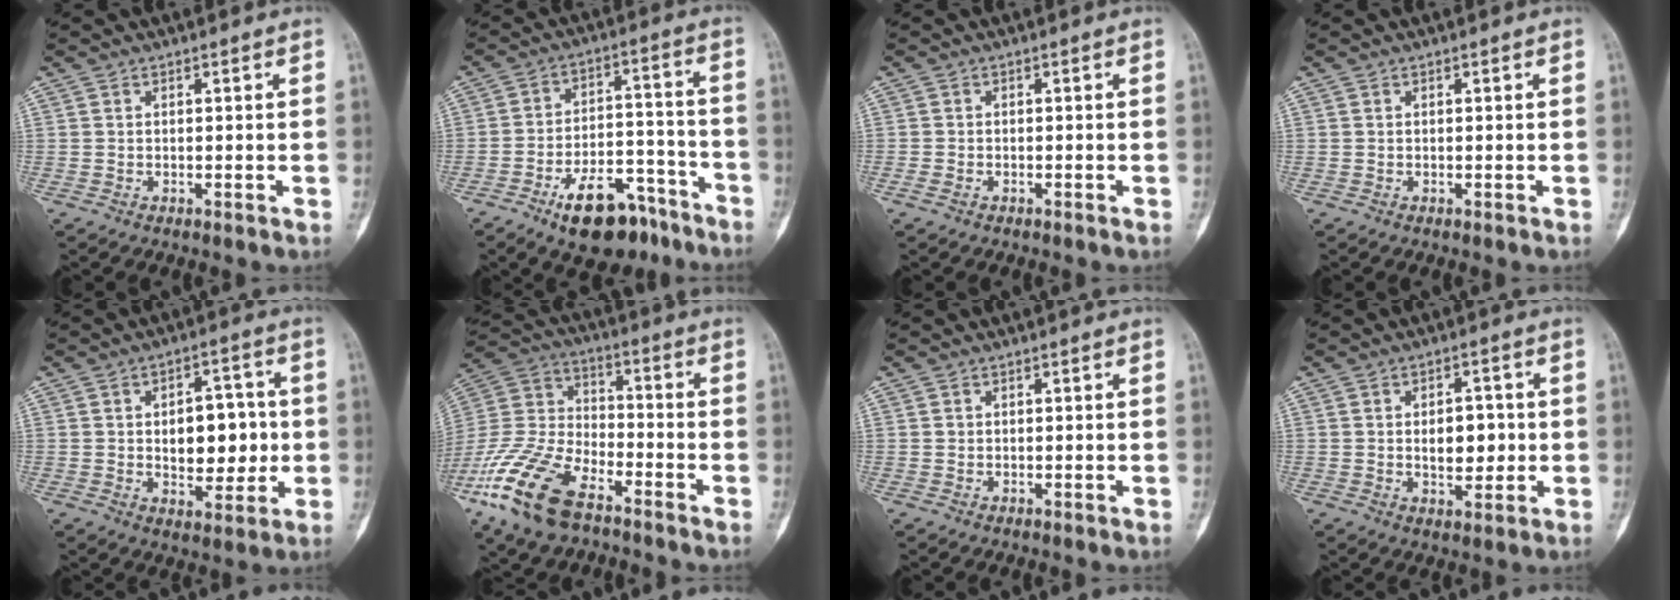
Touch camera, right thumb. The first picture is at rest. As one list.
[{"total": 15.0, "force": [-10.0, 7.0, 8.7], "torque": [-0.111, 0.083, -0.152]}, {"total": 1.4, "force": [-0.9, 0.8, 0.8], "torque": [-0.020, 0.001, -0.018]}, {"total": 0.0}, {"total": 11.3, "force": [0.0, 6.7, 9.1], "torque": [-0.086, 0.010, 0.006]}, {"total": 18.6, "force": [-11.3, 8.4, 12.2], "torque": [-0.261, 0.038, -0.222]}, {"total": 0.5, "force": [0.1, 0.5, 0.1], "torque": [0.002, 0.003, 0.001]}, {"total": 6.8, "force": [-0.1, 4.1, 5.4], "torque": [-0.051, 0.001, 0.002]}]